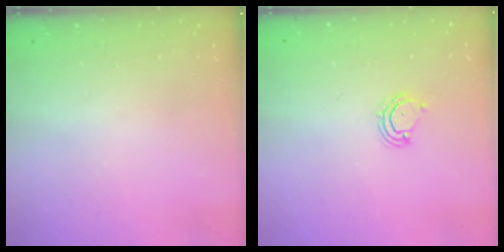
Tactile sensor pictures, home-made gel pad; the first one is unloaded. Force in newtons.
{"total": 3.9, "press": 3.9, "slide": 0.3}